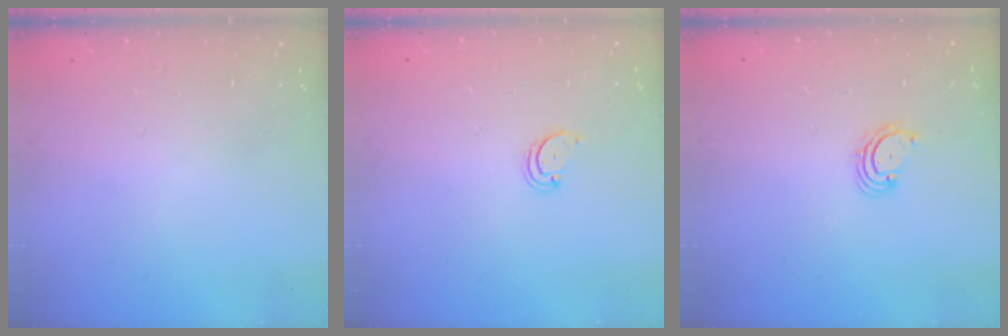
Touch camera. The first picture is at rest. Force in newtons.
{"total": 2.0, "press": 2.0, "slide": 0.2}
{"total": 3.1, "press": 3.1, "slide": 0.3}